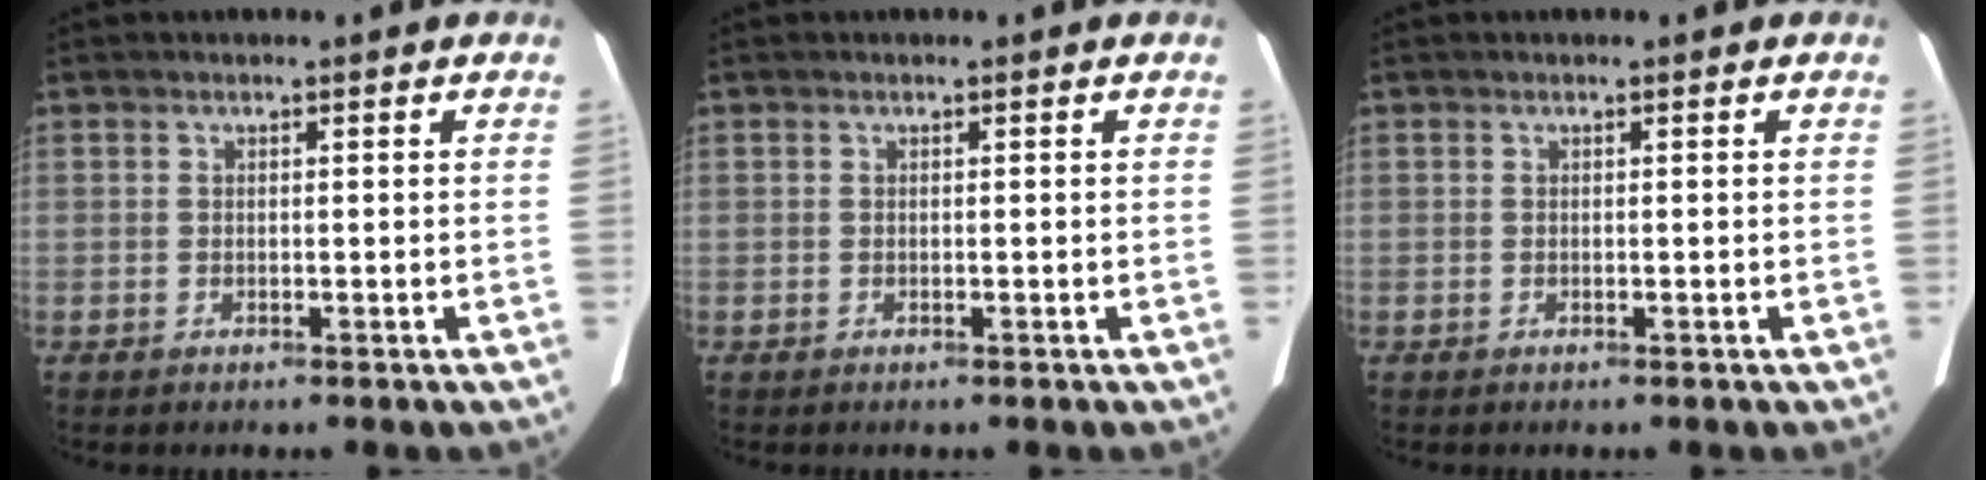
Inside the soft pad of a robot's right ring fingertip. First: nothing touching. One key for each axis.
{"total": 0.0}
{"total": 0.0}